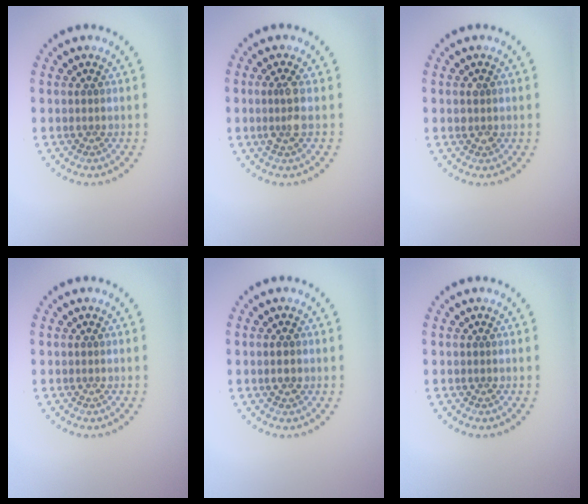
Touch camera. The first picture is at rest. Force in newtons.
{"total": 1.7, "press": 1.5, "slide": 0.9}
{"total": 1.1, "press": 1.0, "slide": 0.3}
{"total": 0.0}
{"total": 1.7, "press": 1.7, "slide": 0.1}
{"total": 0.0}